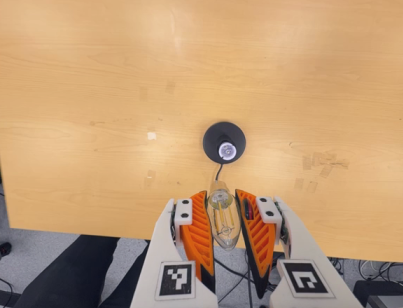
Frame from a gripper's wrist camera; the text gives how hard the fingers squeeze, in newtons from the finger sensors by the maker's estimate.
{"total": 22.5, "left": 24.1, "right": 20.8}